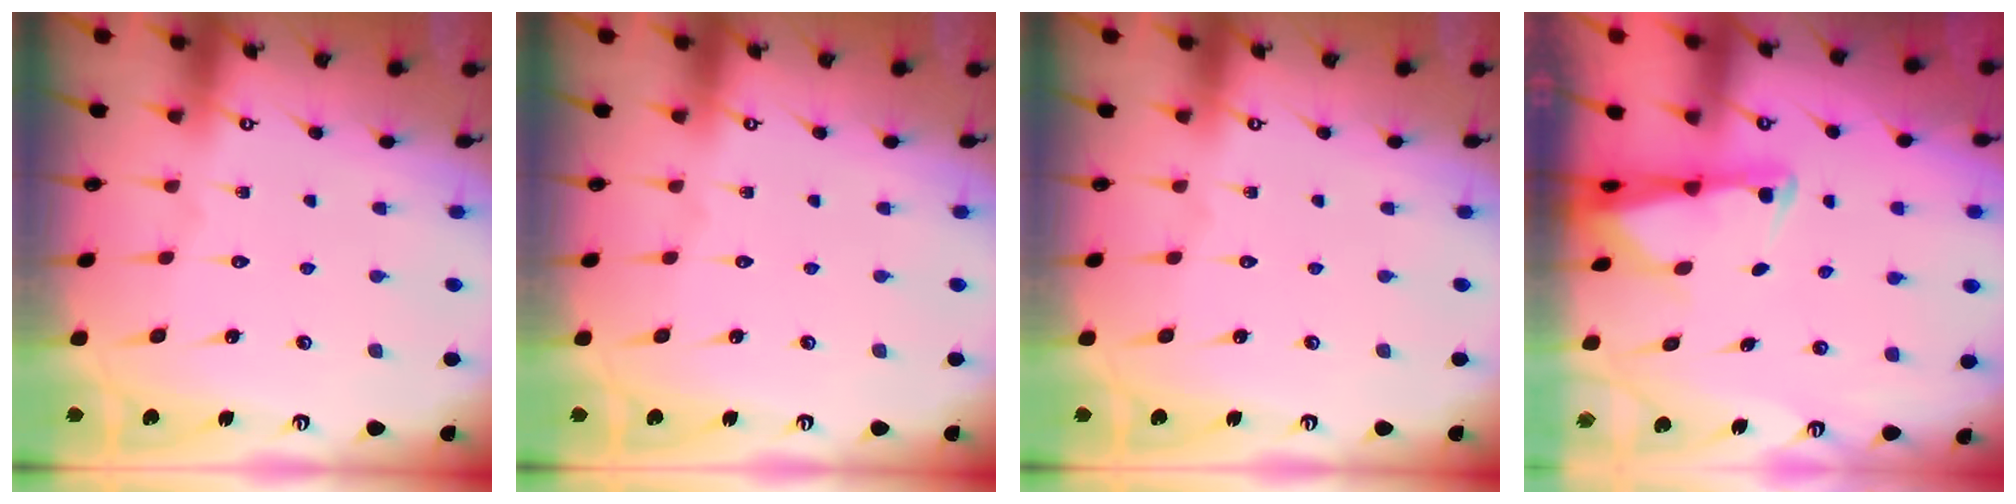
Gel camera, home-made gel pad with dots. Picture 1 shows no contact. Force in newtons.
{"total": 0.0}
{"total": 0.0}
{"total": 2.5, "press": 2.4, "slide": 0.5}